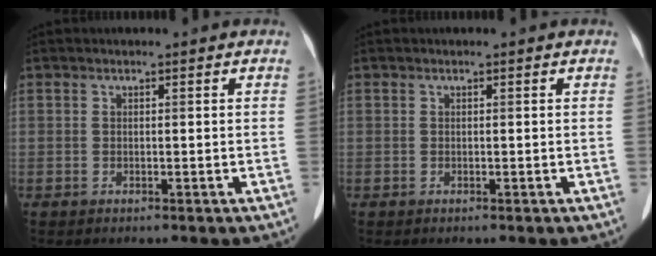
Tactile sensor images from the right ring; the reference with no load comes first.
{"total": 0.0}